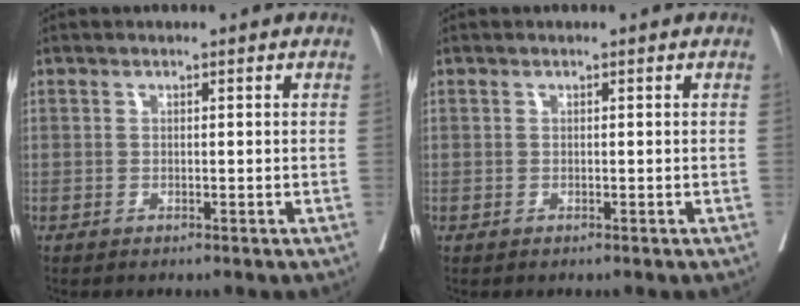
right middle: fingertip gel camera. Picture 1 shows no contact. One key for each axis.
{"total": 0.0}